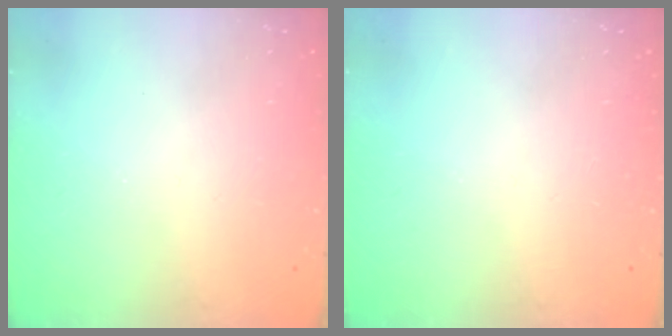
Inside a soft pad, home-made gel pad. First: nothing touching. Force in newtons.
{"total": 0.0}